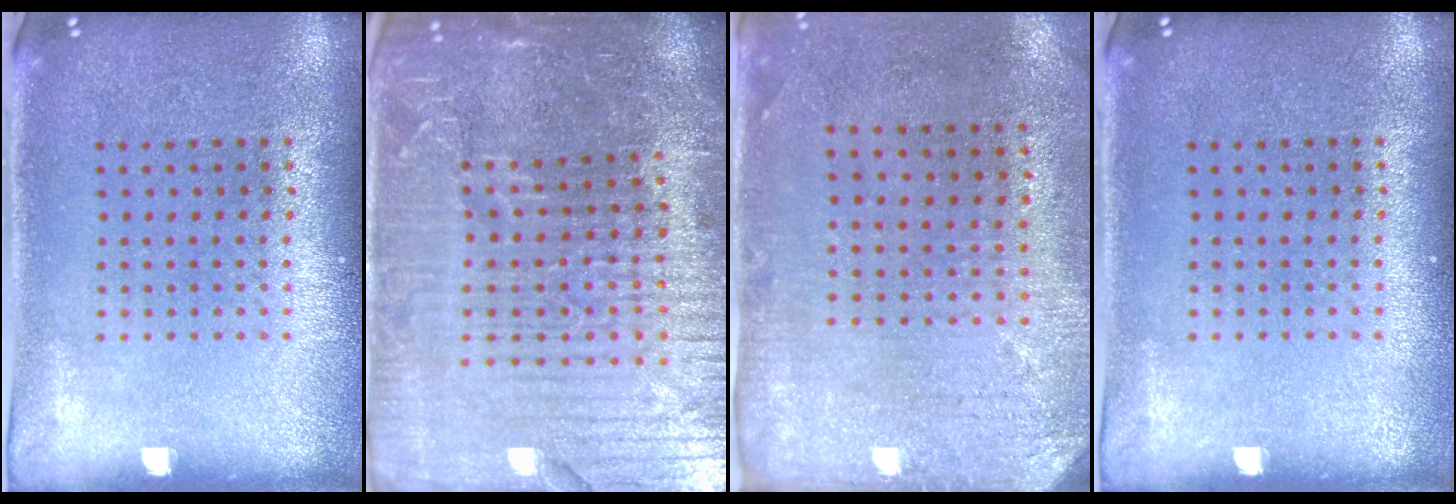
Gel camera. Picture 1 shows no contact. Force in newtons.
{"total": 6.3, "press": 5.6, "slide": 2.9}
{"total": 2.9, "press": 2.4, "slide": 1.7}
{"total": 0.0}